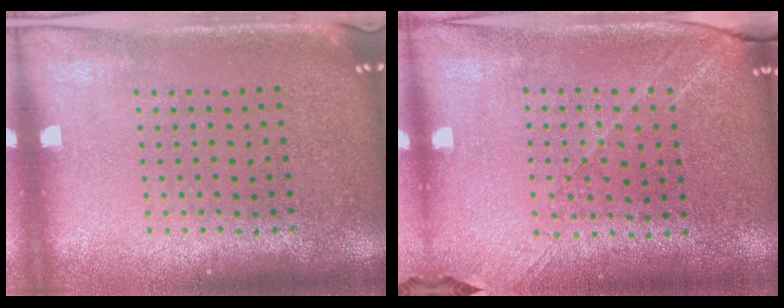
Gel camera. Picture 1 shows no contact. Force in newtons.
{"total": 1.3, "press": 1.2, "slide": 0.5}